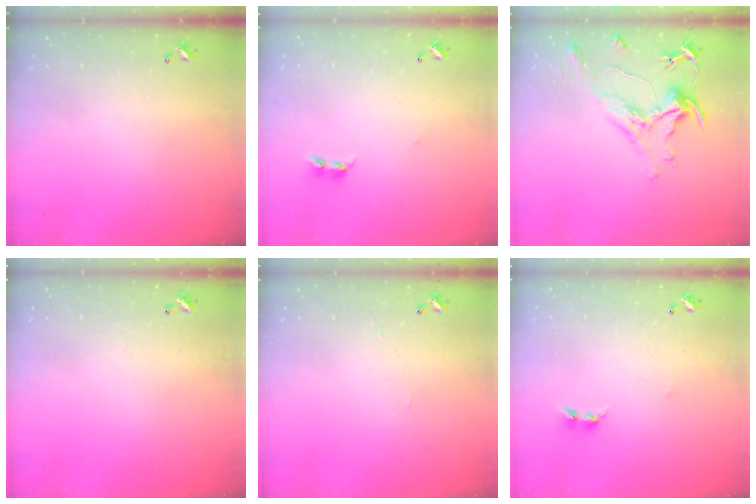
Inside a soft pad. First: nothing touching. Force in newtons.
{"total": 2.2, "press": 2.2, "slide": 0.4}
{"total": 2.1, "press": 1.6, "slide": 1.4}
{"total": 4.0, "press": 3.9, "slide": 0.3}
{"total": 1.2, "press": 1.1, "slide": 0.3}
{"total": 2.5, "press": 2.5, "slide": 0.4}